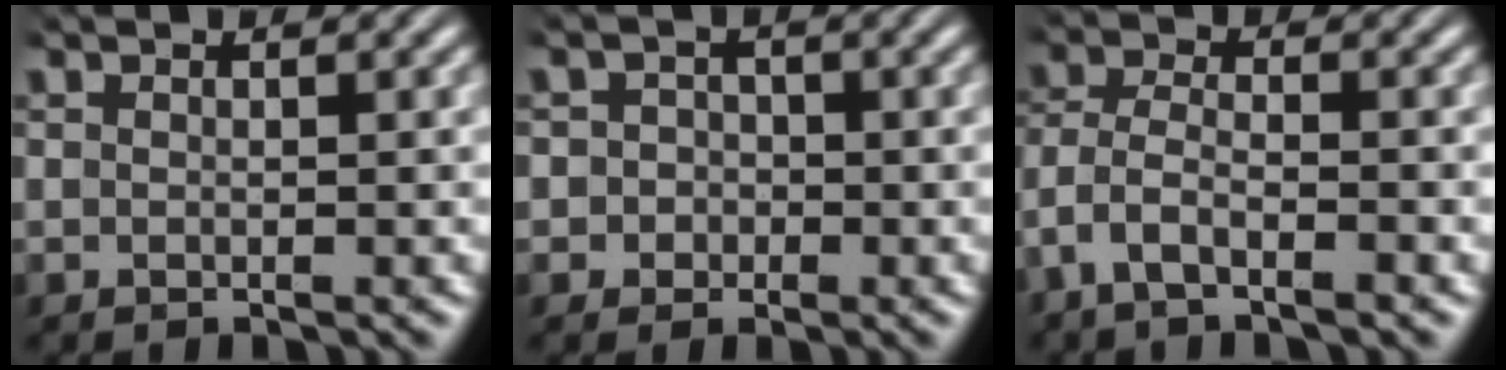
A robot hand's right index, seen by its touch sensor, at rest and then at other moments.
{"total": 3.8, "force": [-0.7, 3.7, 0.7], "torque": [-0.018, 0.000, -0.024]}
{"total": 3.5, "force": [-1.2, 2.7, 2.0], "torque": [-0.069, -0.017, -0.018]}